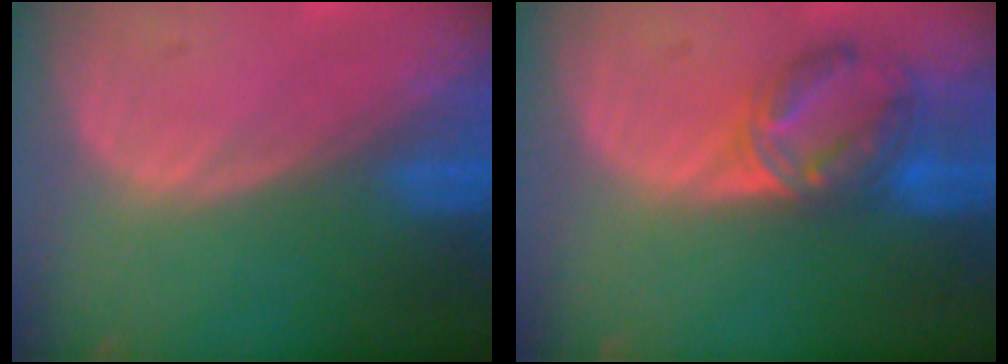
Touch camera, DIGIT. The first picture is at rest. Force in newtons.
{"total": 6.9, "press": 6.3, "slide": 2.8}